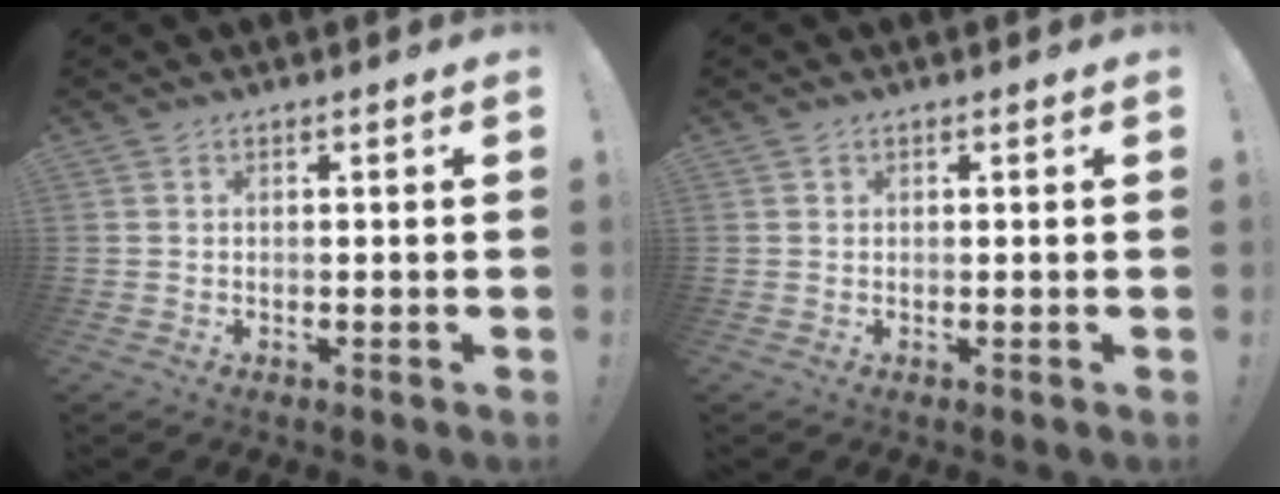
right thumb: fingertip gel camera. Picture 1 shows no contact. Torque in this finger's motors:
{"motor_torque": [0.01, 0.19, 0.00, -0.16, -0.04]}